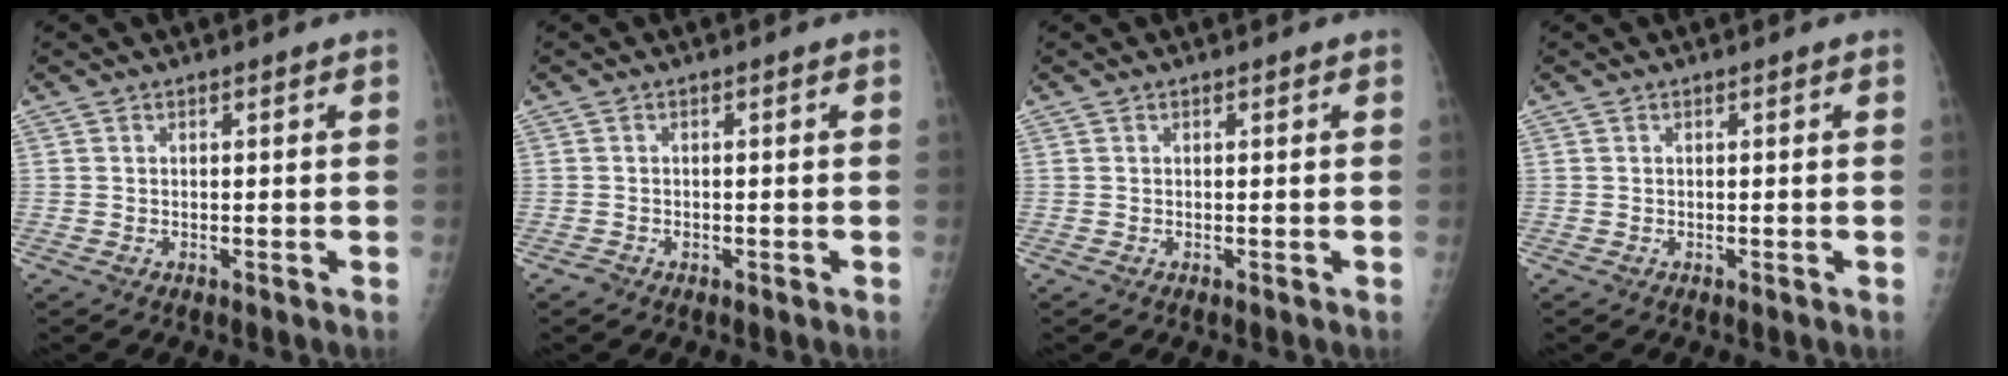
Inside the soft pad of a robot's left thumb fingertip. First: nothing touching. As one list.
[{"total": 0.9, "force": [-0.6, 0.7, 0.0], "torque": [0.006, 0.004, -0.014]}, {"total": 0.0}, {"total": 0.0}]